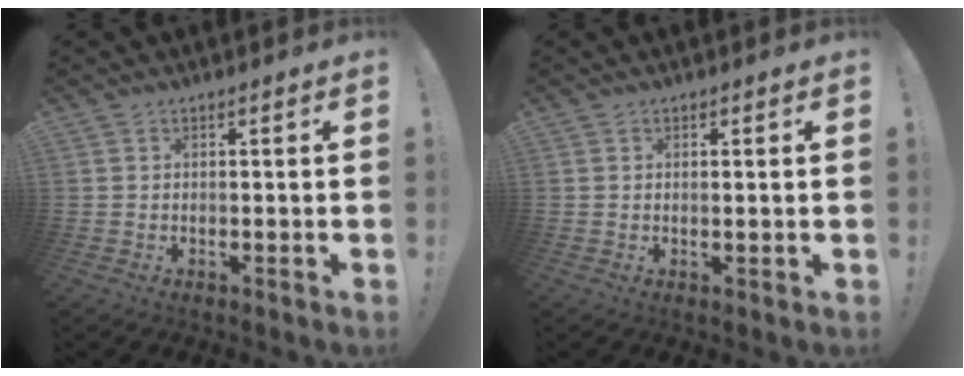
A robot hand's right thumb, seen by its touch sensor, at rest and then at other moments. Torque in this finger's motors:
{"motor_torque": [0.12, -0.43, -0.12, -0.12, -0.01]}